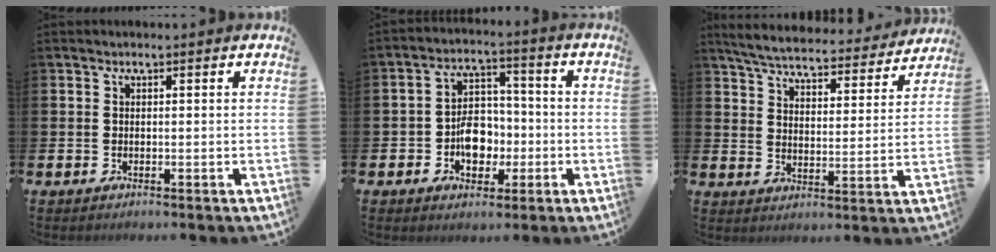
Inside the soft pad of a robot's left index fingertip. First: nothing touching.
{"total": 6.5, "force": [-1.6, 4.9, 4.0], "torque": [-0.058, 0.010, -0.033]}
{"total": 5.9, "force": [5.6, 0.8, 1.5], "torque": [-0.061, -0.037, 0.095]}